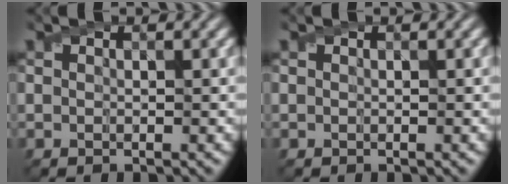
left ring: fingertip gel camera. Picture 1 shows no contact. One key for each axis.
{"total": 0.0}